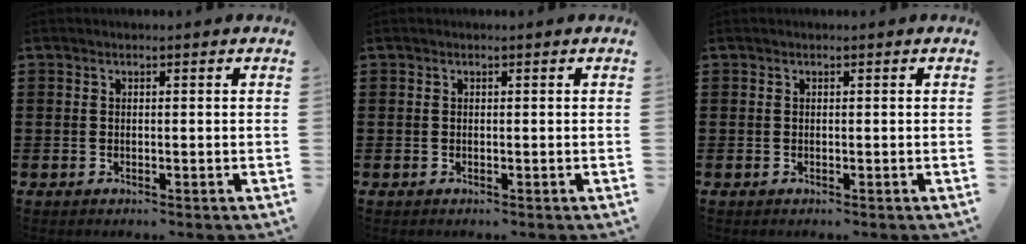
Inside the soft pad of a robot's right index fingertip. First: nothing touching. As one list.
[{"total": 0.0}, {"total": 0.0}]